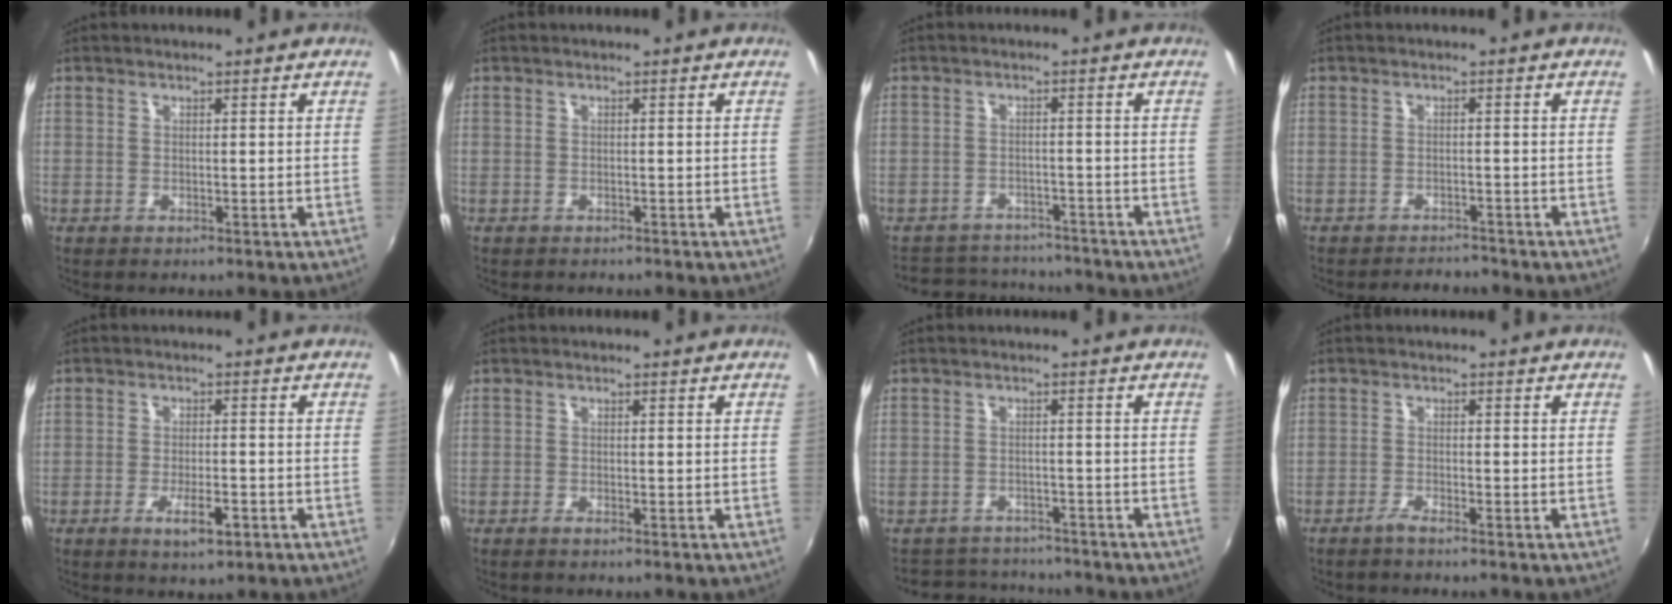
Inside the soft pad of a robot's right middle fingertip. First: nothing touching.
{"total": 0.7, "force": [-0.7, 0.3, 0.1], "torque": [-0.004, -0.001, -0.010]}
{"total": 9.0, "force": [-8.0, 3.9, 1.3], "torque": [-0.044, 0.028, -0.112]}
{"total": 4.0, "force": [-3.9, 0.9, 0.4], "torque": [-0.020, 0.000, -0.058]}
{"total": 4.5, "force": [-2.4, 1.4, 3.6], "torque": [-0.075, -0.008, -0.040]}
{"total": 1.0, "force": [-0.9, 0.0, 0.6], "torque": [-0.012, -0.003, -0.018]}
{"total": 7.2, "force": [-6.6, 3.0, 0.6], "torque": [-0.026, 0.023, -0.098]}
{"total": 2.0, "force": [-1.7, -0.1, 1.0], "torque": [-0.033, -0.002, -0.036]}